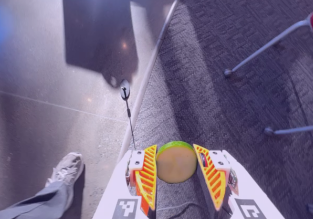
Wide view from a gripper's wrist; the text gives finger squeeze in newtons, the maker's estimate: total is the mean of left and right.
{"total": 11.4, "left": 11.8, "right": 11.0}